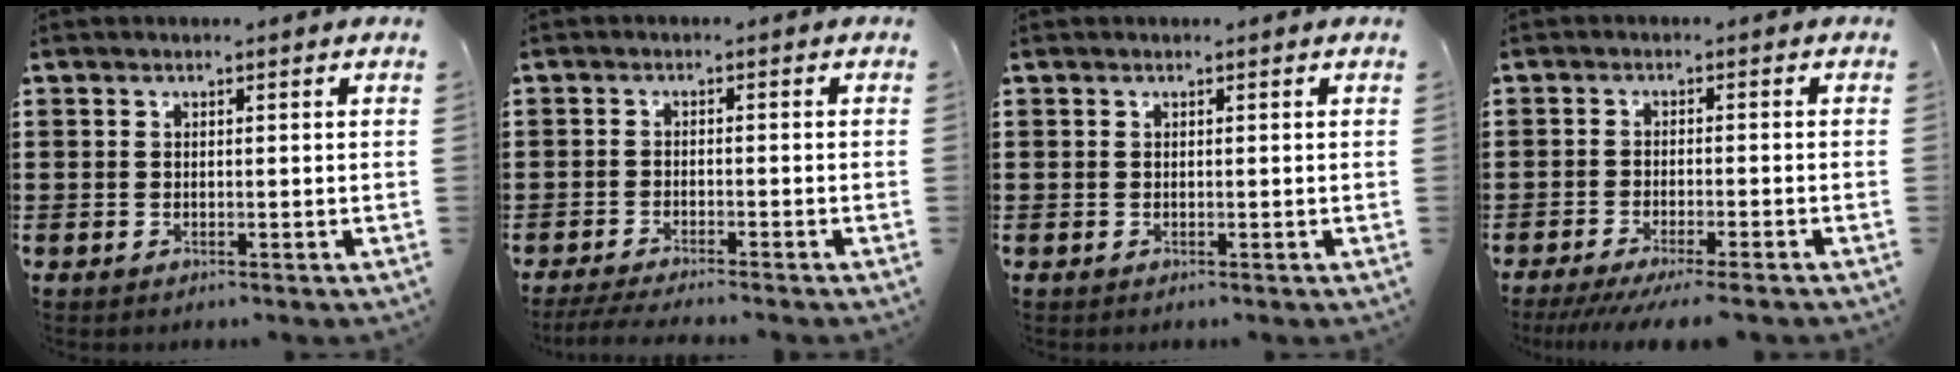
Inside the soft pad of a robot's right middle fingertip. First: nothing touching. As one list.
[{"total": 2.6, "force": [-2.3, -0.1, 1.1], "torque": [-0.022, -0.003, -0.047]}, {"total": 0.0}, {"total": 3.5, "force": [-2.9, -0.2, 1.9], "torque": [-0.035, -0.011, -0.057]}]